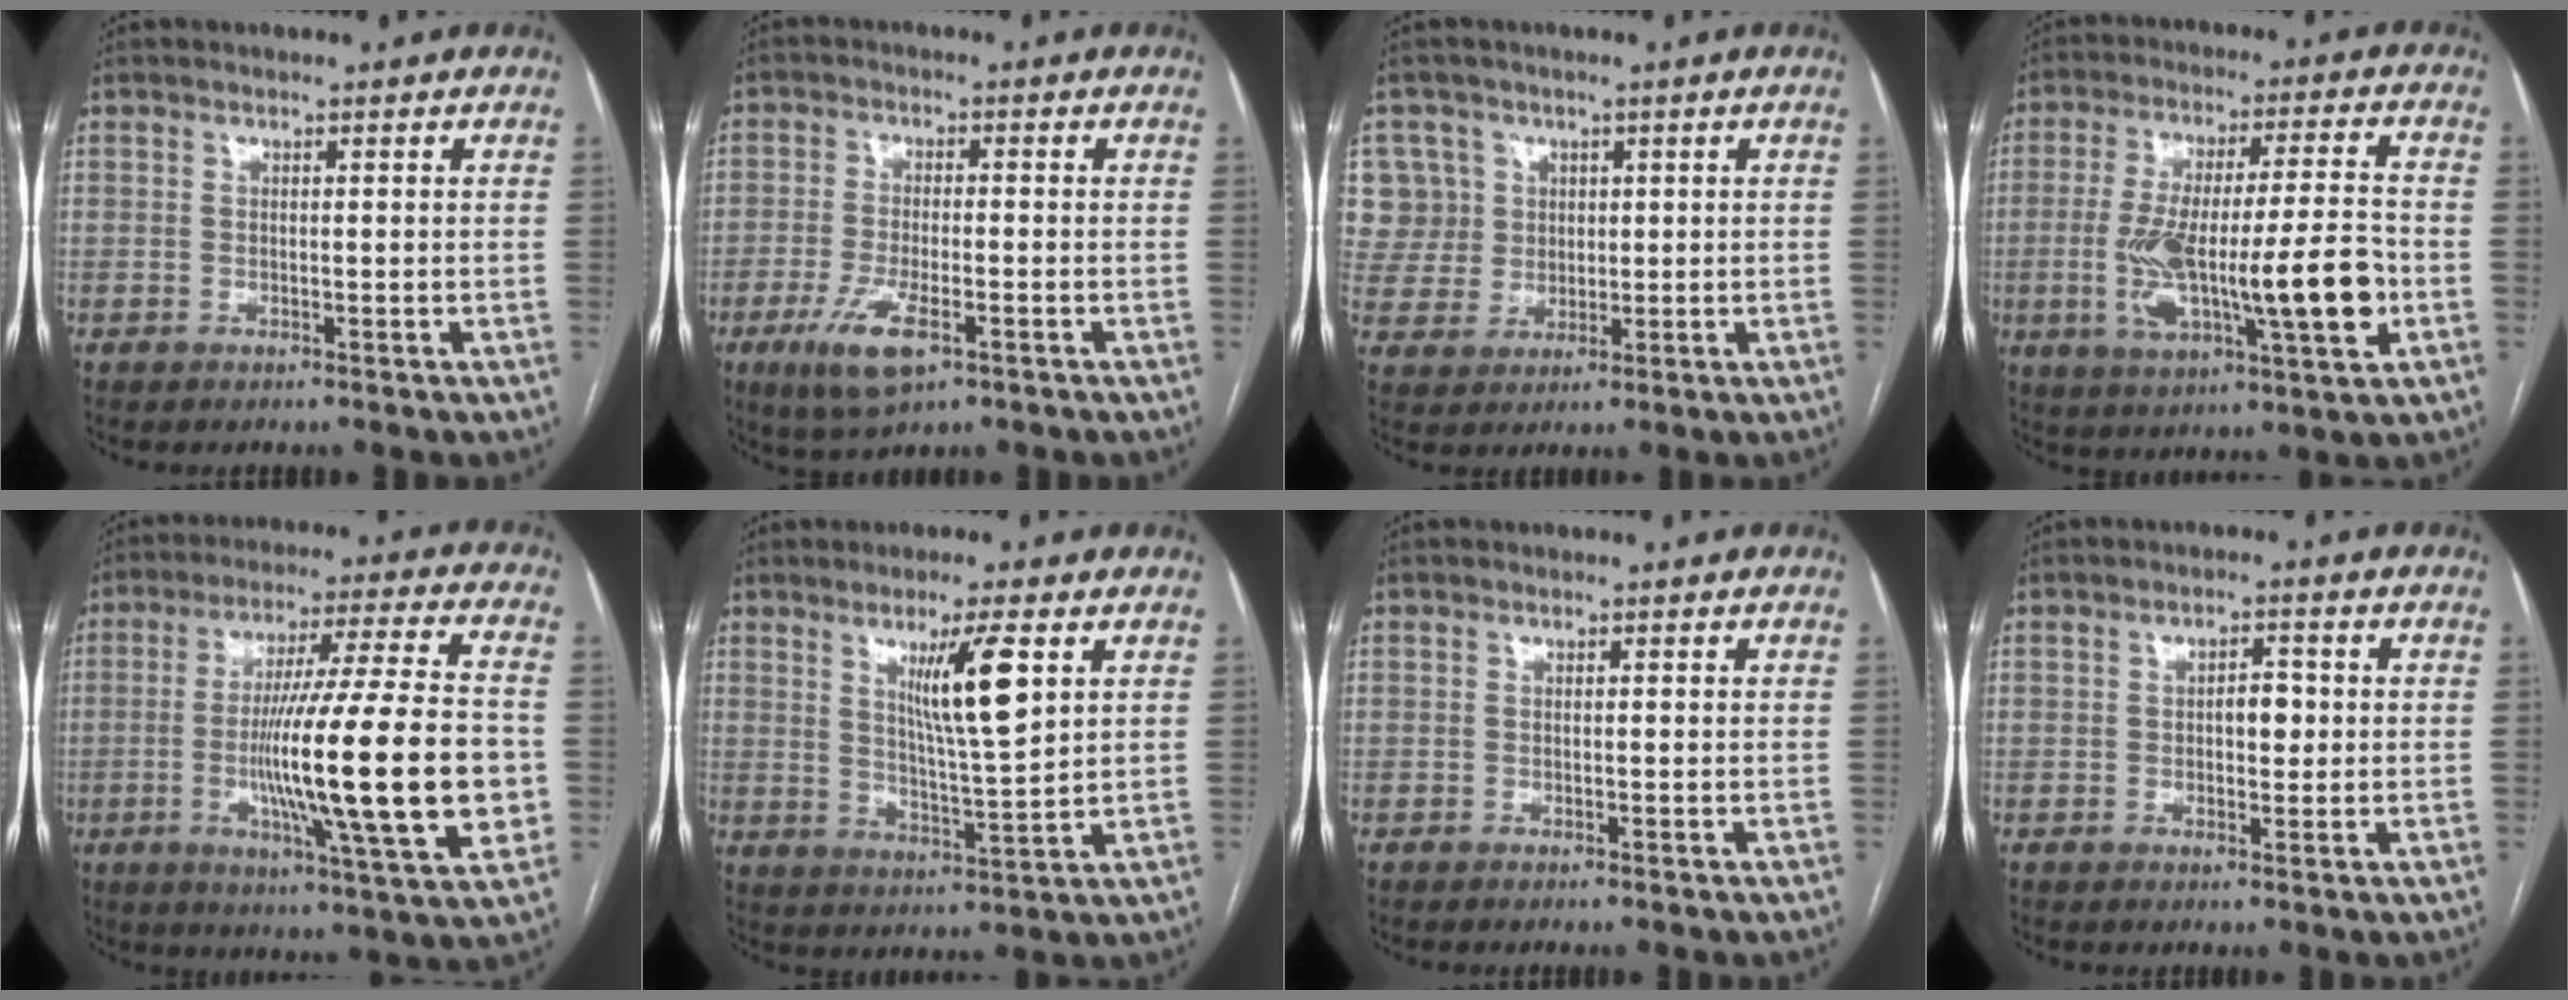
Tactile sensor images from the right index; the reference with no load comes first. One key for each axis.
{"total": 7.6, "fx": -3.6, "fy": 2.7, "fz": 6.1, "tx": -0.126, "ty": -0.013, "tz": -0.058}
{"total": 9.3, "fx": 3.0, "fy": 8.8, "fz": 0.6, "tx": -0.018, "ty": 0.037, "tz": 0.075}
{"total": 17.5, "fx": -3.5, "fy": 2.7, "fz": 16.9, "tx": -0.291, "ty": 0.007, "tz": -0.046}
{"total": 22.8, "fx": -3.4, "fy": 0.9, "fz": 22.5, "tx": -0.344, "ty": -0.007, "tz": -0.057}
{"total": 9.0, "fx": 3.7, "fy": 0.2, "fz": 8.3, "tx": -0.144, "ty": -0.012, "tz": 0.067}
{"total": 0.0}
{"total": 3.1, "fx": 0.2, "fy": 1.6, "fz": 2.6, "tx": -0.039, "ty": 0.008, "tz": 0.006}